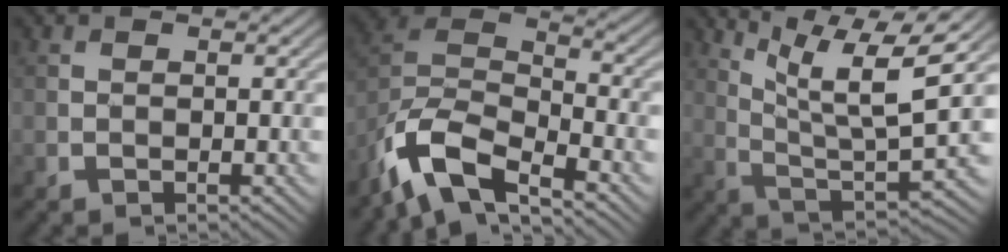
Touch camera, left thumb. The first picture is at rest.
{"total": 10.8, "force": [-7.9, 3.6, 6.5], "torque": [-0.131, -0.005, -0.171]}
{"total": 10.8, "force": [6.4, 2.2, 8.3], "torque": [-0.160, 0.002, 0.118]}